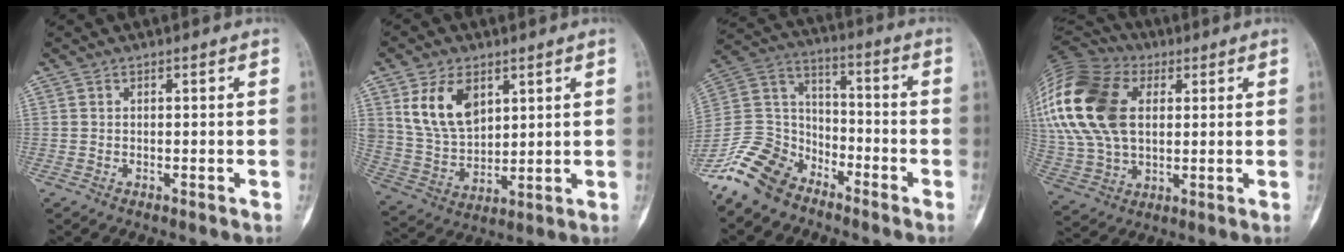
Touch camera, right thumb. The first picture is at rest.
{"total": 12.3, "force": [5.4, 7.7, 7.9], "torque": [-0.131, -0.023, 0.119]}
{"total": 14.4, "force": [-10.6, 8.0, 5.4], "torque": [-0.098, 0.069, -0.211]}
{"total": 28.0, "force": [7.0, 18.4, 19.9], "torque": [-0.466, 0.033, 0.137]}